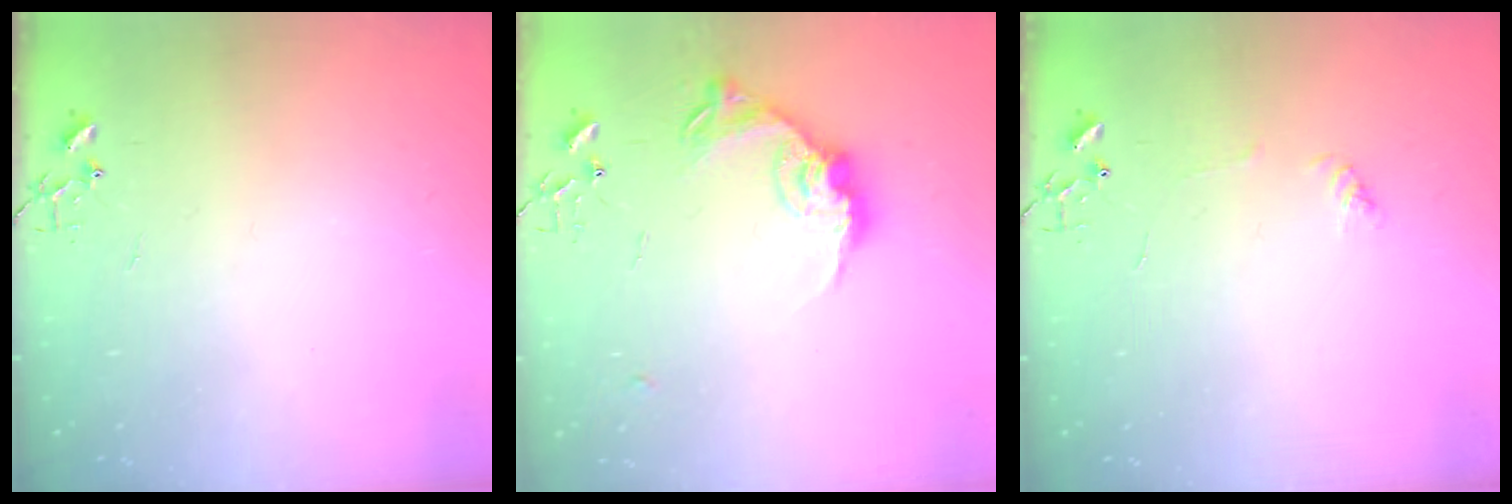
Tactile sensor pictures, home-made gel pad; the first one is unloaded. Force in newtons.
{"total": 15.6, "press": 15.6, "slide": 0.7}
{"total": 3.7, "press": 3.7, "slide": 0.5}